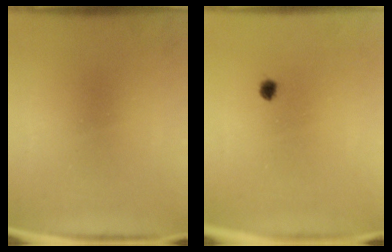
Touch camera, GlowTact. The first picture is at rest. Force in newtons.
{"total": 1.4}